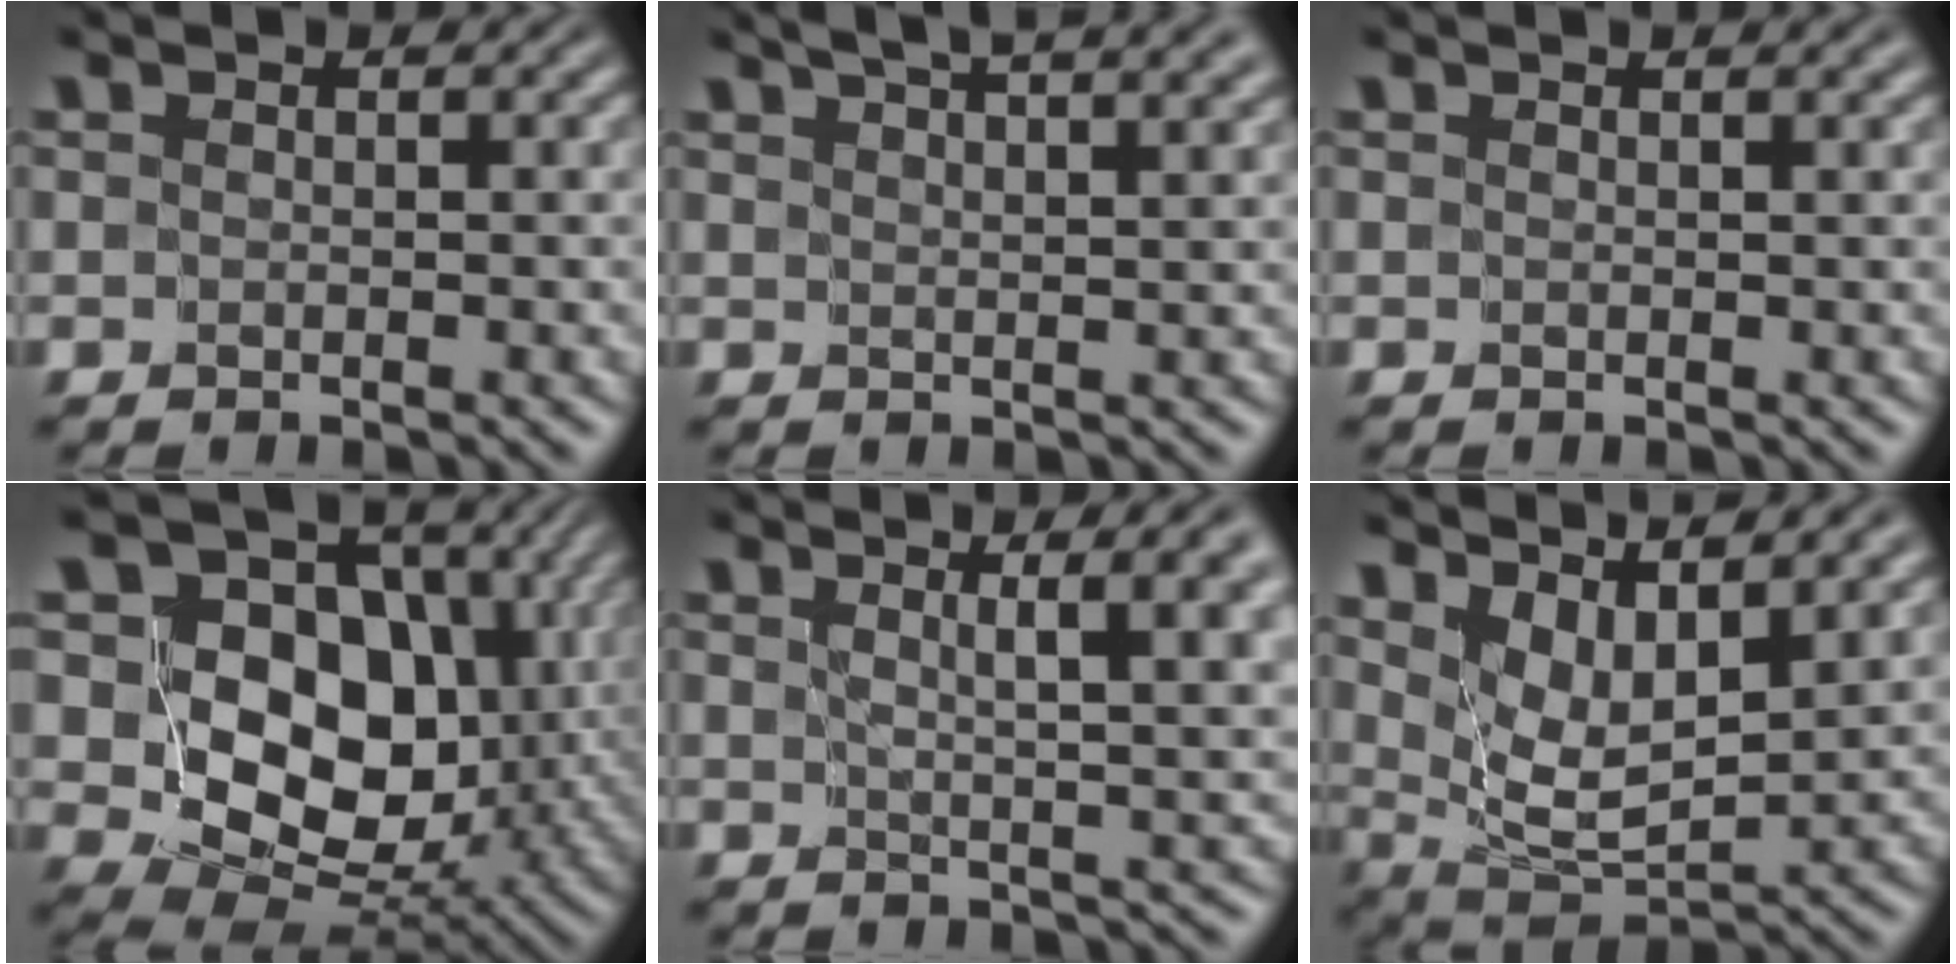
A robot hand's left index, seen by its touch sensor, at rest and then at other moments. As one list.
[{"total": 8.0, "force": [5.9, 2.6, 4.8], "torque": [-0.033, 0.040, 0.049]}, {"total": 0.8, "force": [0.7, 0.1, 0.4], "torque": [-0.006, -0.002, 0.005]}, {"total": 13.2, "force": [2.7, 9.8, 8.4], "torque": [-0.139, 0.005, 0.042]}, {"total": 7.7, "force": [3.4, 2.3, 6.5], "torque": [-0.043, 0.025, 0.030]}, {"total": 6.5, "force": [4.1, 2.2, 4.5], "torque": [-0.095, -0.001, 0.077]}]